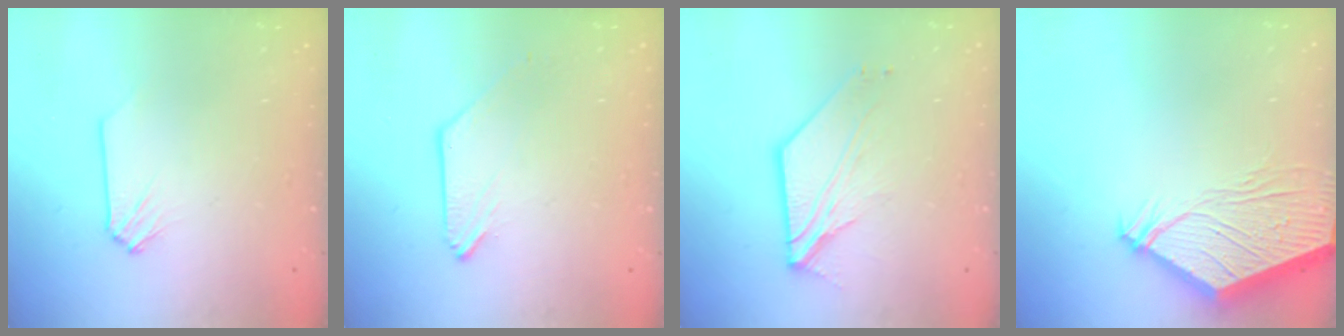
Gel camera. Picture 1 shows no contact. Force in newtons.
{"total": 0.0}
{"total": 7.2, "press": 7.1, "slide": 0.9}
{"total": 10.4, "press": 10.3, "slide": 1.3}